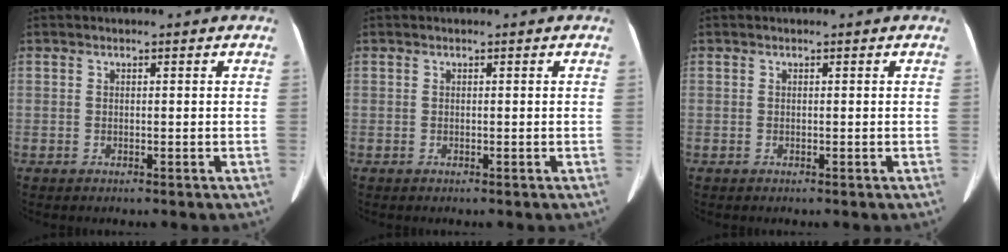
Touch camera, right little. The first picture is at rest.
{"total": 0.0}
{"total": 0.0}